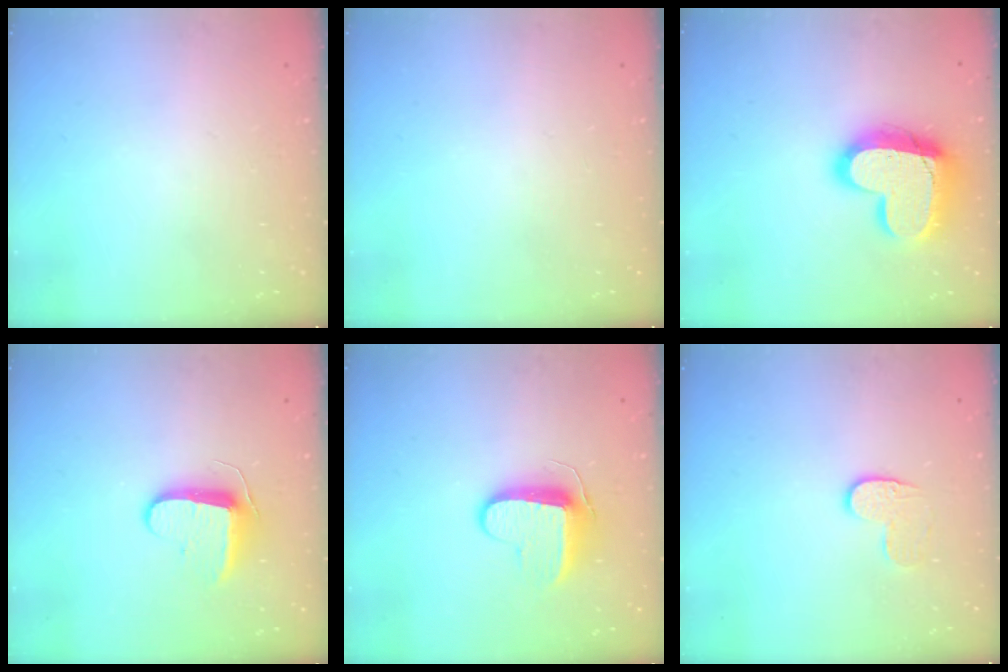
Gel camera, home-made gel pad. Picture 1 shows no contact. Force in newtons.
{"total": 0.0}
{"total": 19.3, "press": 19.2, "slide": 1.6}
{"total": 9.2, "press": 9.2, "slide": 0.7}
{"total": 9.6, "press": 9.6, "slide": 0.9}
{"total": 6.7, "press": 6.7, "slide": 0.5}